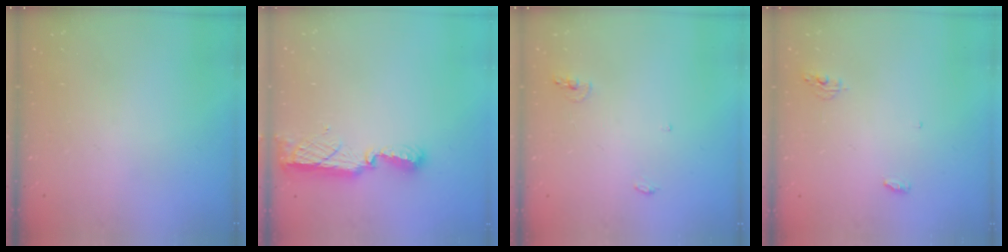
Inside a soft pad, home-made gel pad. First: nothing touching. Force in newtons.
{"total": 8.3, "press": 8.3, "slide": 0.7}
{"total": 5.0, "press": 4.8, "slide": 1.5}
{"total": 4.1, "press": 4.0, "slide": 0.9}